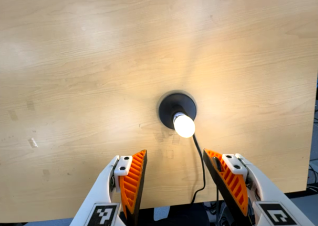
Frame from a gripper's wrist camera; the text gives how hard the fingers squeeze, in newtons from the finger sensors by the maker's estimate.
{"total": 0.0}